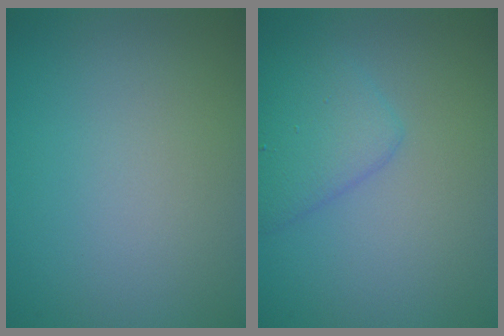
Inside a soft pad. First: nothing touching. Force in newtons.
{"total": 3.2, "press": 3.2, "slide": 0.1}